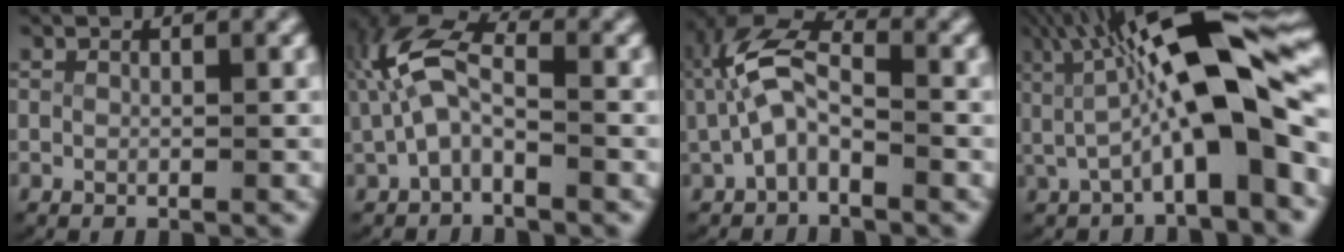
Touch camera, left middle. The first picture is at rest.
{"total": 6.1, "force": [0.3, 4.1, 4.6], "torque": [-0.108, -0.008, 0.001]}
{"total": 6.2, "force": [0.2, 4.2, 4.5], "torque": [-0.100, -0.009, -0.003]}
{"total": 11.1, "force": [1.4, 3.7, 10.4], "torque": [-0.164, 0.023, 0.021]}